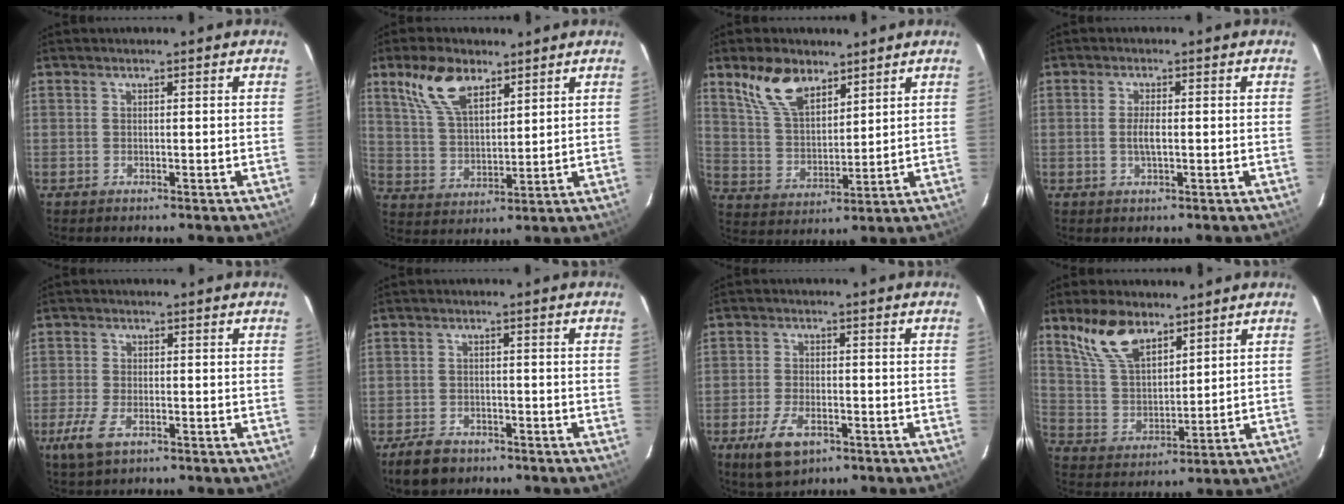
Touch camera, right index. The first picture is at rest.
{"total": 10.7, "force": [6.6, 5.2, 6.6], "torque": [-0.132, 0.020, 0.136]}
{"total": 10.9, "force": [7.2, 5.5, 5.9], "torque": [-0.115, 0.017, 0.150]}
{"total": 2.6, "force": [-0.3, 0.7, 2.5], "torque": [-0.047, -0.004, -0.005]}
{"total": 5.9, "force": [-3.2, 2.7, 4.2], "torque": [-0.111, -0.011, -0.061]}
{"total": 5.7, "force": [-4.1, 3.5, 1.9], "torque": [-0.057, 0.008, -0.065]}
{"total": 8.1, "force": [-4.5, 4.1, 5.4], "torque": [-0.127, -0.012, -0.077]}
{"total": 11.3, "force": [7.7, 5.3, 6.3], "torque": [-0.126, 0.019, 0.161]}